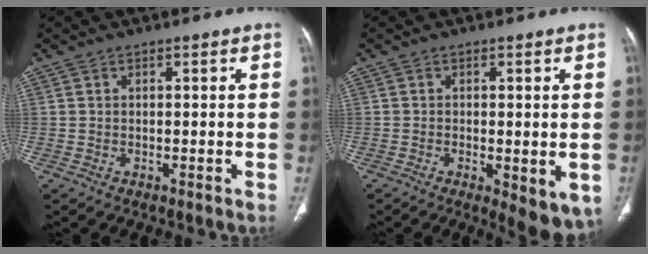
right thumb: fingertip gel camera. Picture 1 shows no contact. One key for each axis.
{"total": 7.8, "fx": -2.4, "fy": 3.0, "fz": 6.8, "tx": -0.087, "ty": -0.016, "tz": -0.030}